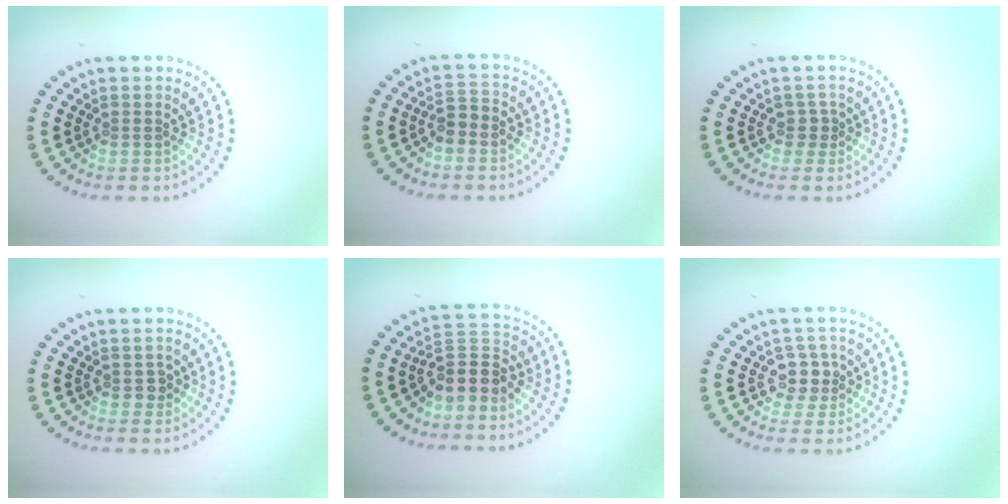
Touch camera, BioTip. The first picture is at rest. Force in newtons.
{"total": 1.8, "press": 1.6, "slide": 0.9}
{"total": 1.0, "press": 0.8, "slide": 0.6}
{"total": 1.0, "press": 0.9, "slide": 0.4}
{"total": 3.8, "press": 3.2, "slide": 2.0}
{"total": 2.5, "press": 2.1, "slide": 1.3}